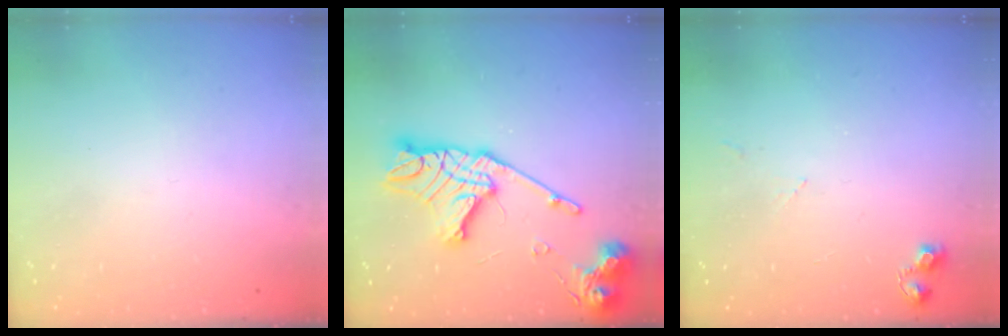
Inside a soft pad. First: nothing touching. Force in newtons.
{"total": 22.2, "press": 22.1, "slide": 1.9}
{"total": 6.6, "press": 6.5, "slide": 0.9}